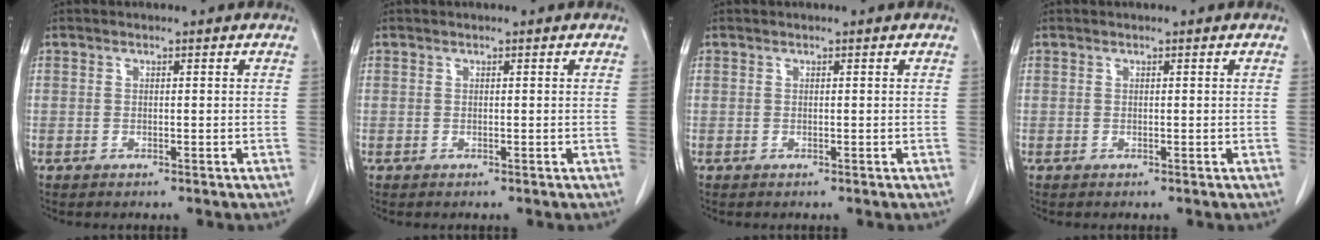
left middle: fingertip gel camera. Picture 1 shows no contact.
{"total": 0.0}
{"total": 0.0}
{"total": 0.0}